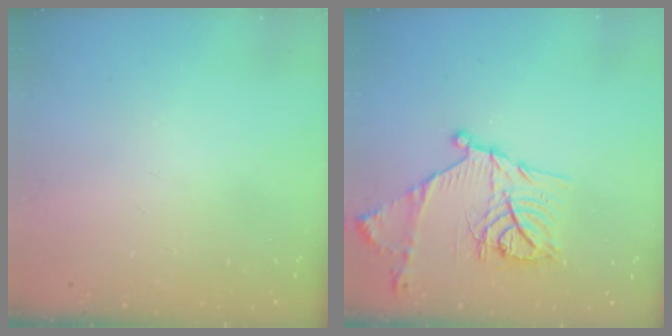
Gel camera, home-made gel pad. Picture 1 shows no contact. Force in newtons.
{"total": 17.5, "press": 17.5, "slide": 1.2}